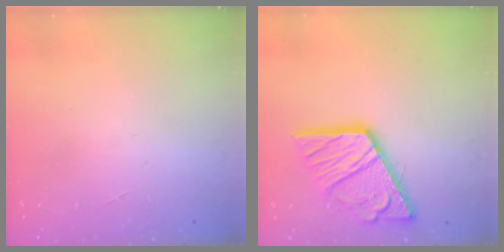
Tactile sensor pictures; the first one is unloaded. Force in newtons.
{"total": 17.9, "press": 17.8, "slide": 2.0}